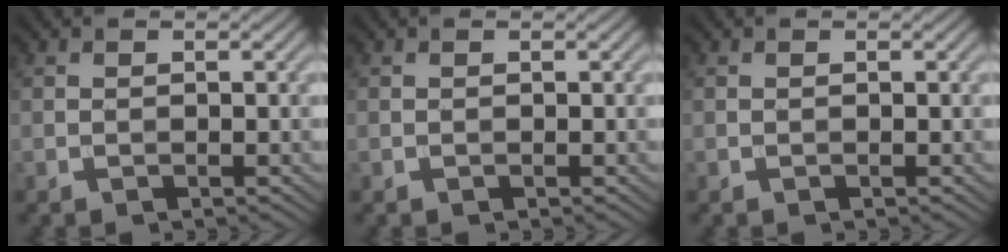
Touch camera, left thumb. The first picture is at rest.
{"total": 0.0}
{"total": 0.0}